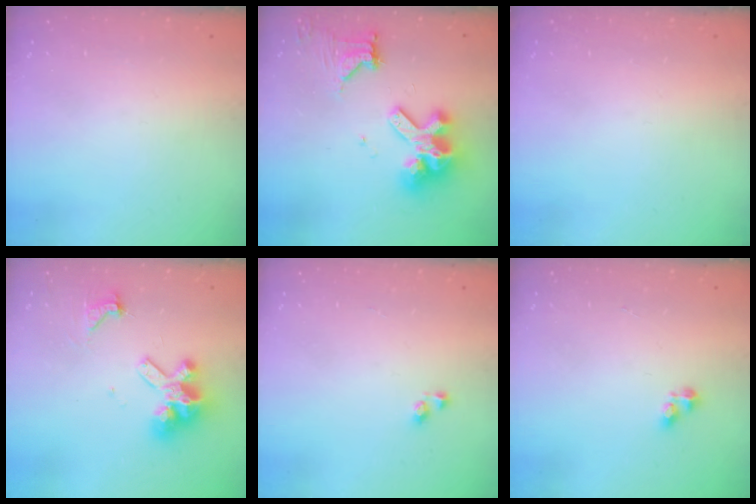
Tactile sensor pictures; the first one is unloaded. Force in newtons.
{"total": 14.9, "press": 14.8, "slide": 1.9}
{"total": 0.0}
{"total": 11.3, "press": 11.2, "slide": 1.2}
{"total": 2.8, "press": 2.8, "slide": 0.3}
{"total": 2.7, "press": 2.6, "slide": 0.5}